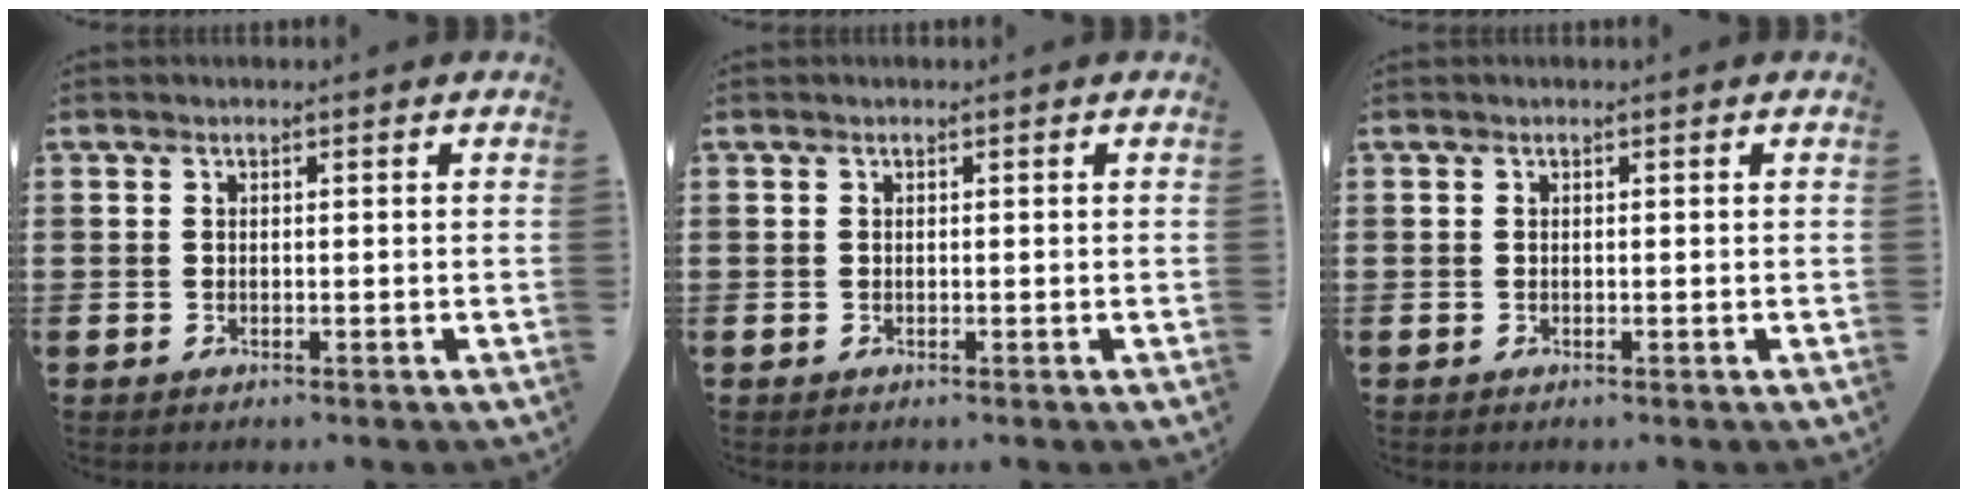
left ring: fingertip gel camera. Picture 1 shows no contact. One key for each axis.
{"total": 0.0}
{"total": 0.0}